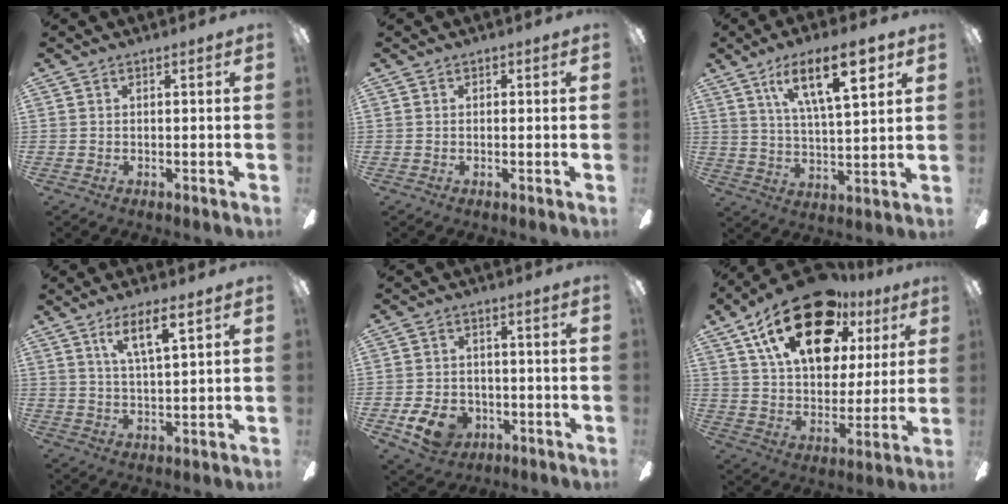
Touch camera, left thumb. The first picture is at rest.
{"total": 0.5, "force": [-0.1, 0.5, 0.2], "torque": [-0.004, 0.002, -0.002]}
{"total": 17.0, "force": [8.8, 5.8, 13.3], "torque": [-0.208, -0.026, 0.139]}
{"total": 8.2, "force": [4.9, 2.1, 6.2], "torque": [-0.107, -0.013, 0.081]}
{"total": 8.6, "force": [-3.9, 6.3, 4.4], "torque": [-0.107, 0.023, -0.070]}
{"total": 25.3, "force": [14.1, 13.2, 16.3], "torque": [-0.268, -0.068, 0.242]}